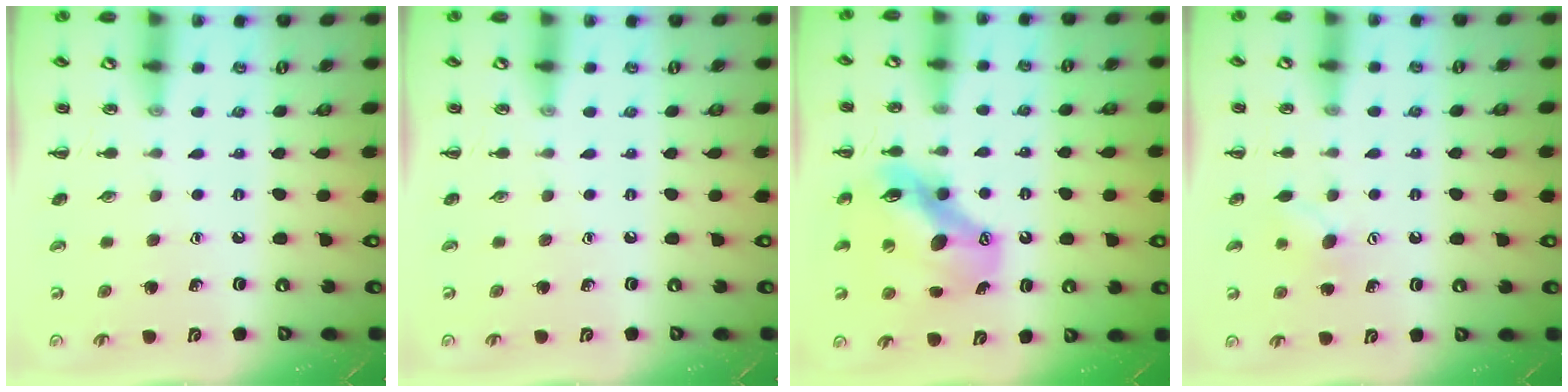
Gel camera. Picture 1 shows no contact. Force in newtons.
{"total": 0.0}
{"total": 12.2, "press": 11.6, "slide": 3.5}
{"total": 5.4, "press": 5.2, "slide": 1.4}